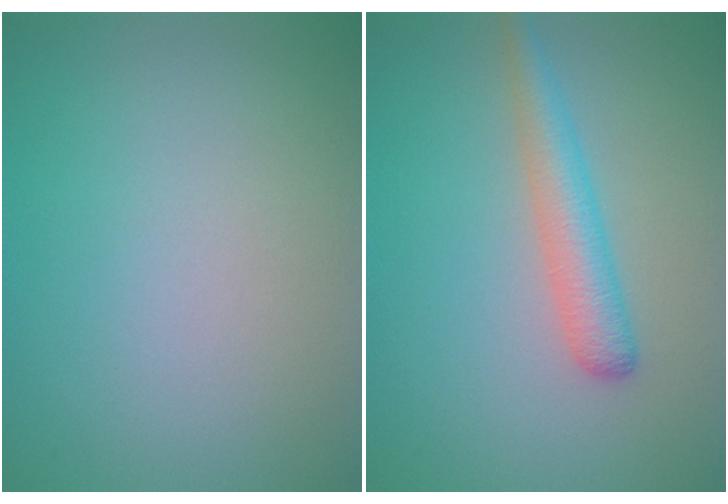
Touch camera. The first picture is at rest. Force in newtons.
{"total": 3.4, "press": 3.4, "slide": 0.1}